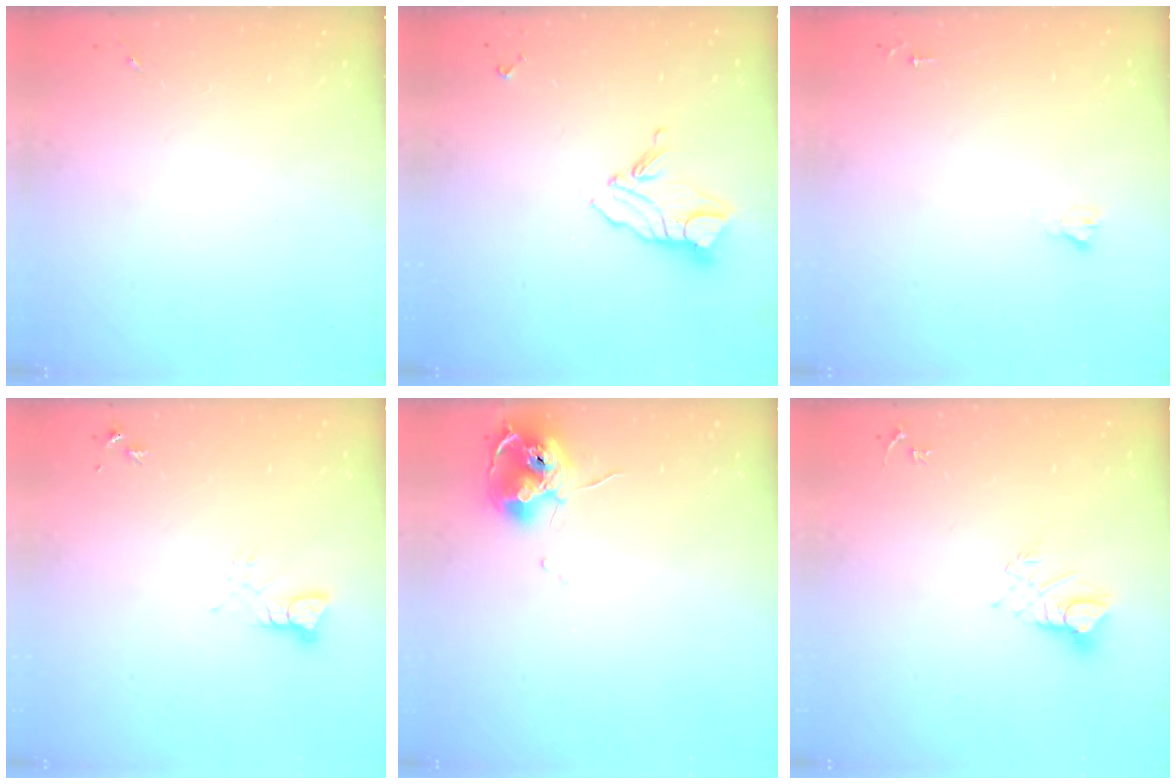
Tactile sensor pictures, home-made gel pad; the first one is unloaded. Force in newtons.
{"total": 9.9, "press": 9.8, "slide": 0.8}
{"total": 1.8, "press": 1.8, "slide": 0.1}
{"total": 3.3, "press": 3.3, "slide": 0.4}
{"total": 11.9, "press": 11.8, "slide": 1.2}
{"total": 6.2, "press": 6.2, "slide": 0.5}